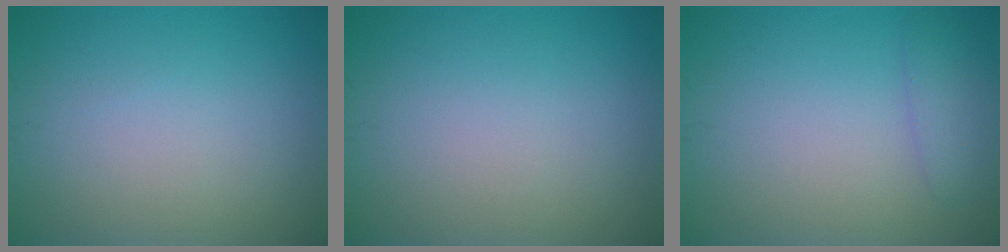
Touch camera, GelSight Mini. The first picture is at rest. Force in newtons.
{"total": 0.0}
{"total": 1.7, "press": 1.6, "slide": 0.2}